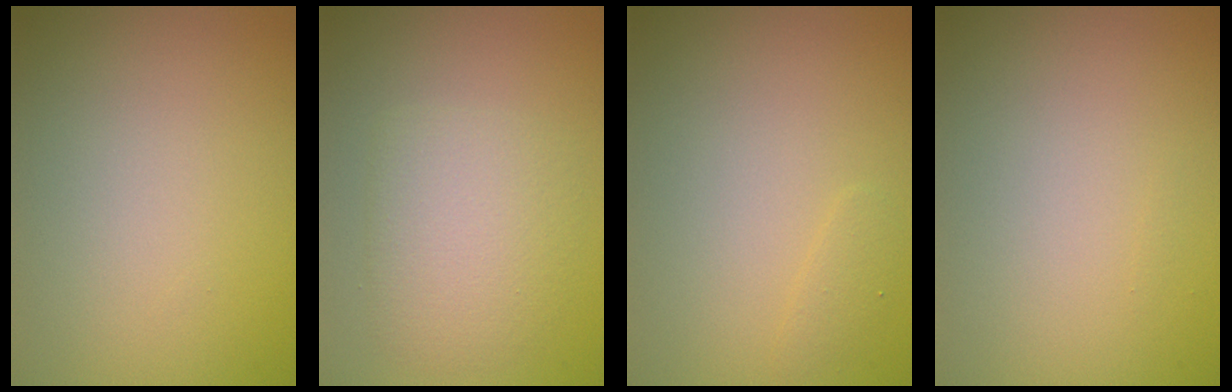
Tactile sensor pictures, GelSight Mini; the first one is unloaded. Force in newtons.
{"total": 3.7, "press": 3.7, "slide": 0.3}
{"total": 0.8, "press": 0.8, "slide": 0.1}
{"total": 0.0}